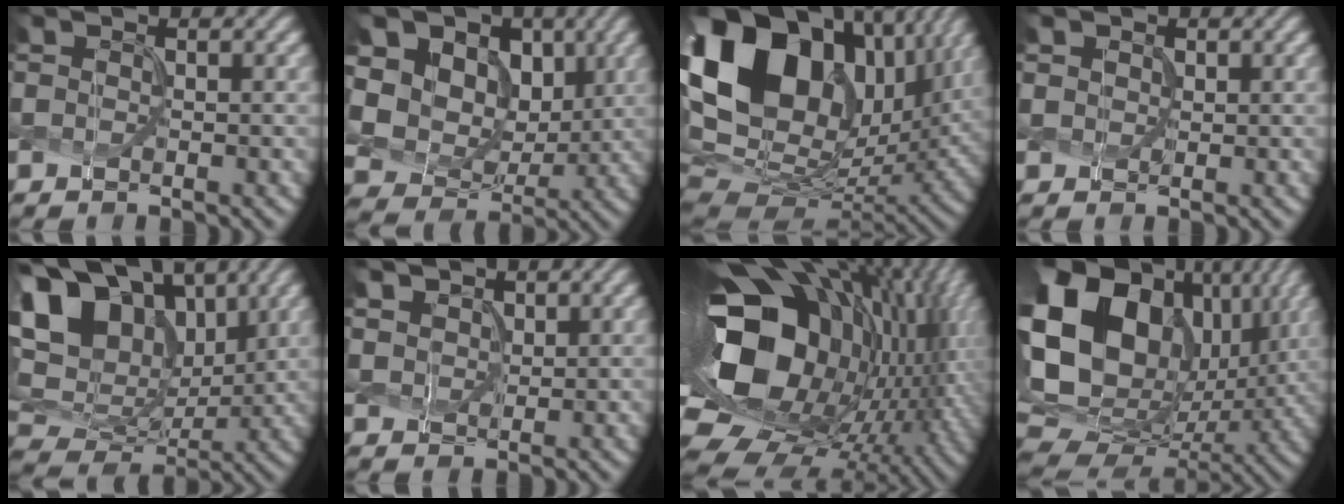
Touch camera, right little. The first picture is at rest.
{"total": 14.4, "force": [5.0, 10.9, 7.9], "torque": [-0.181, 0.032, 0.089]}
{"total": 19.8, "force": [7.2, 13.4, 12.8], "torque": [-0.267, 0.045, 0.139]}
{"total": 1.2, "force": [0.8, 0.9, 0.1], "torque": [-0.003, 0.002, 0.017]}
{"total": 15.7, "force": [8.5, 9.7, 9.0], "torque": [-0.206, 0.043, 0.133]}
{"total": 3.0, "force": [2.2, 1.8, 0.9], "torque": [-0.038, -0.001, 0.050]}
{"total": 19.2, "force": [0.6, 13.0, 14.0], "torque": [-0.258, -0.030, 0.035]}
{"total": 20.4, "force": [4.3, 15.3, 12.9], "torque": [-0.286, 0.001, 0.103]}